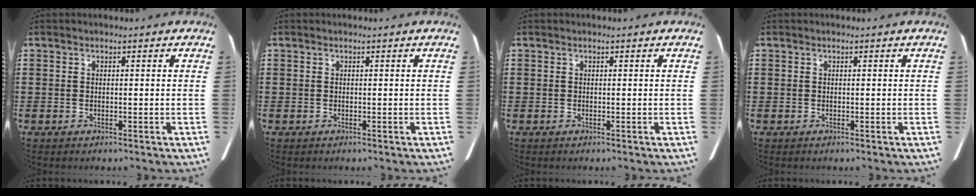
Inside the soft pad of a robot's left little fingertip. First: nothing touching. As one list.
[{"total": 0.0}, {"total": 0.0}, {"total": 0.0}]